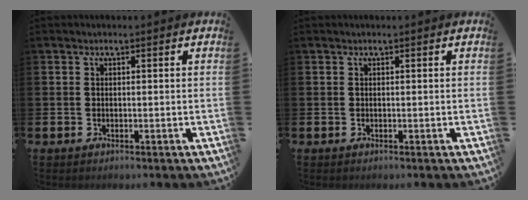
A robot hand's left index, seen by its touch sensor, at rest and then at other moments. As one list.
[{"total": 0.0}]